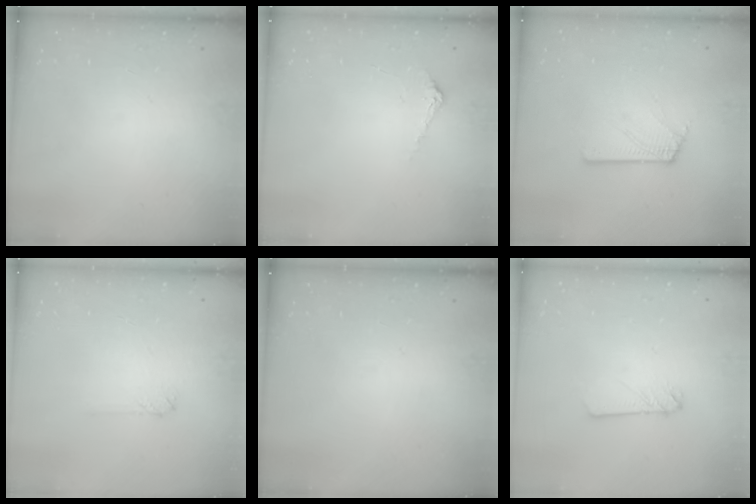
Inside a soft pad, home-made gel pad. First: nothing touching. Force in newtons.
{"total": 4.8, "press": 4.8, "slide": 0.4}
{"total": 2.6, "press": 2.6, "slide": 0.3}
{"total": 2.0, "press": 2.0, "slide": 0.3}
{"total": 0.0}
{"total": 2.3, "press": 2.3, "slide": 0.3}